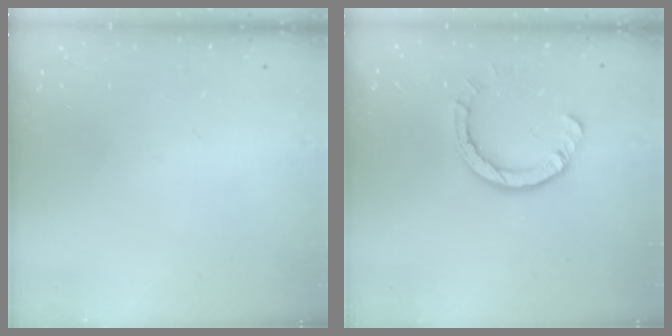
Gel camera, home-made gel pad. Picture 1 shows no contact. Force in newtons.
{"total": 5.5, "press": 5.5, "slide": 0.4}